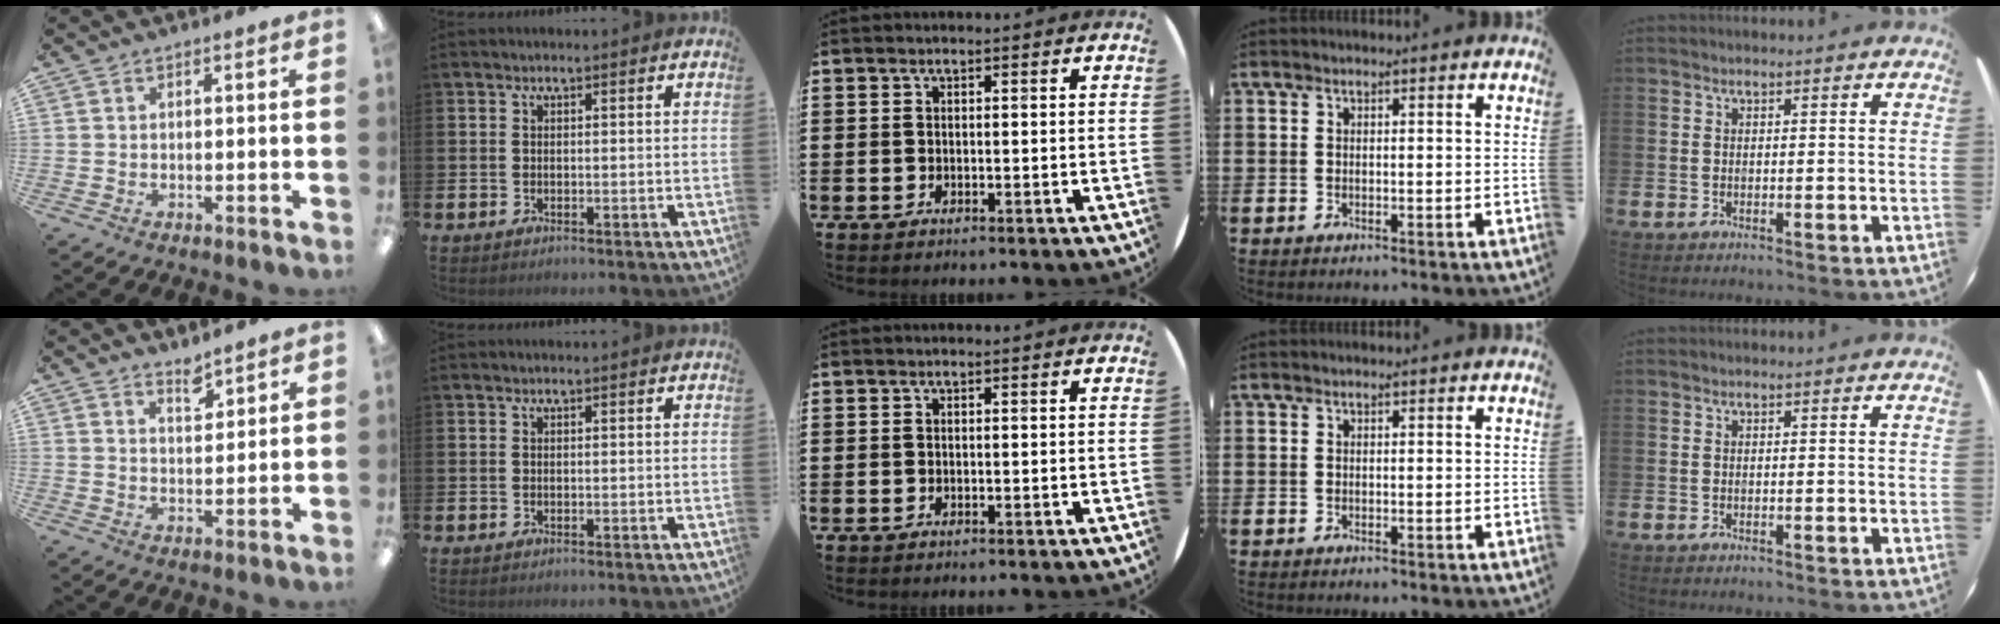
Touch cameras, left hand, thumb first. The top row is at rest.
{"thumb": {"total": 3.9, "force": [3.6, 1.1, 1.1], "torque": [-0.004, -0.029, 0.061]}}